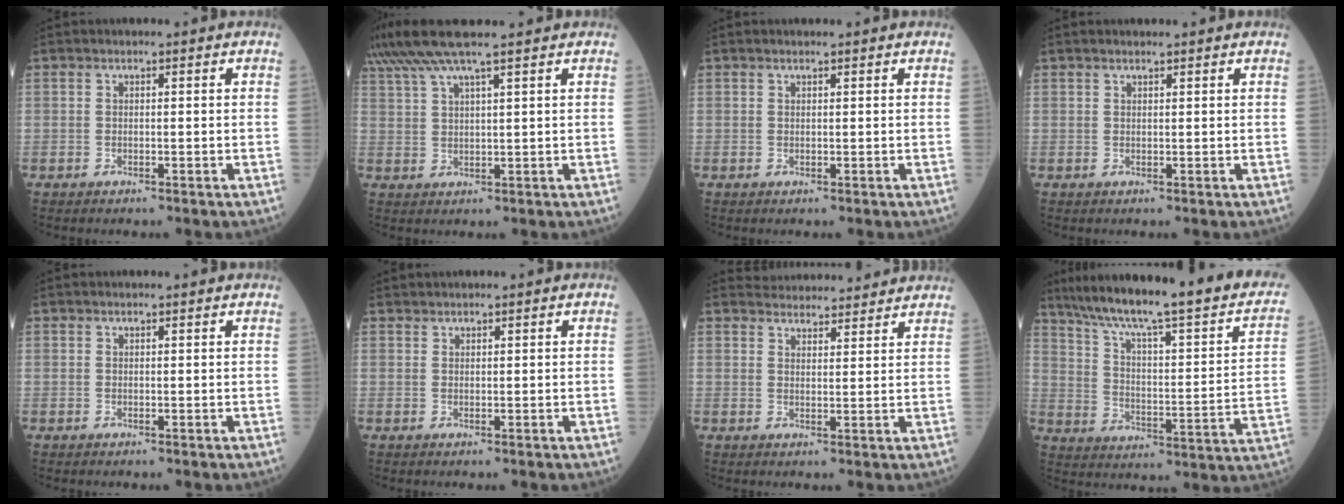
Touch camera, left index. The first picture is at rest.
{"total": 9.3, "force": [7.6, -0.7, 5.3], "torque": [-0.098, 0.034, 0.127]}
{"total": 0.6, "force": [0.6, 0.0, 0.2], "torque": [-0.009, 0.002, 0.012]}
{"total": 1.1, "force": [1.0, 0.0, 0.4], "torque": [-0.008, 0.009, 0.019]}
{"total": 0.7, "force": [0.7, 0.0, -0.1], "torque": [-0.008, 0.004, 0.013]}
{"total": 0.8, "force": [0.8, 0.1, -0.2], "torque": [0.002, 0.004, 0.017]}
{"total": 10.1, "force": [9.9, 1.8, 1.5], "torque": [-0.013, 0.020, 0.127]}
{"total": 27.9, "force": [22.2, 2.9, 16.5], "torque": [-0.255, -0.019, 0.303]}